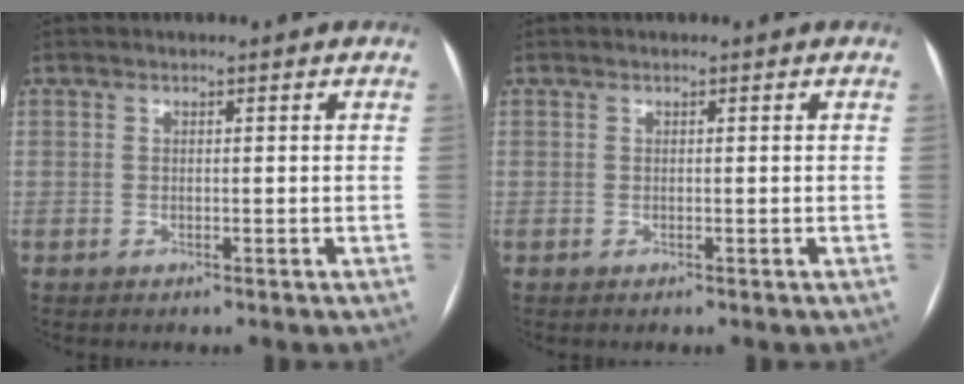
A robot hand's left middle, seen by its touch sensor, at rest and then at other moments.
{"total": 0.0}